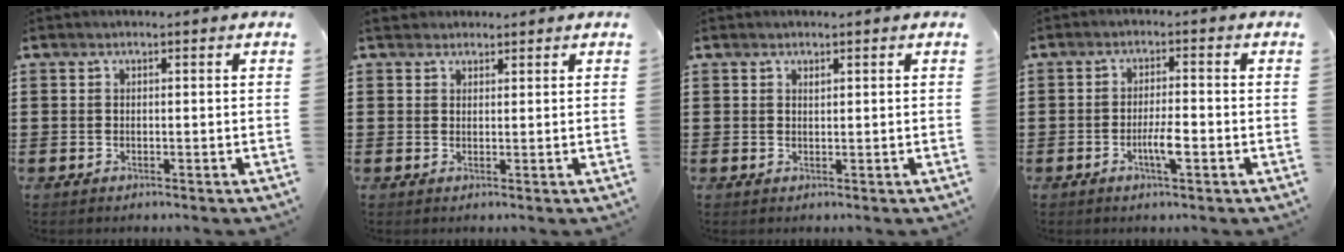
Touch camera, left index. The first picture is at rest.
{"total": 1.7, "force": [1.5, 0.8, 0.1], "torque": [-0.006, 0.005, 0.031]}
{"total": 0.5, "force": [0.4, 0.2, 0.2], "torque": [-0.005, 0.001, 0.009]}
{"total": 4.0, "force": [-1.5, 0.9, 3.6], "torque": [-0.067, 0.004, -0.029]}